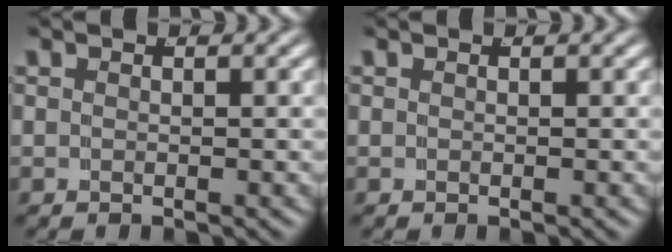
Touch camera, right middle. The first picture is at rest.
{"total": 0.0}